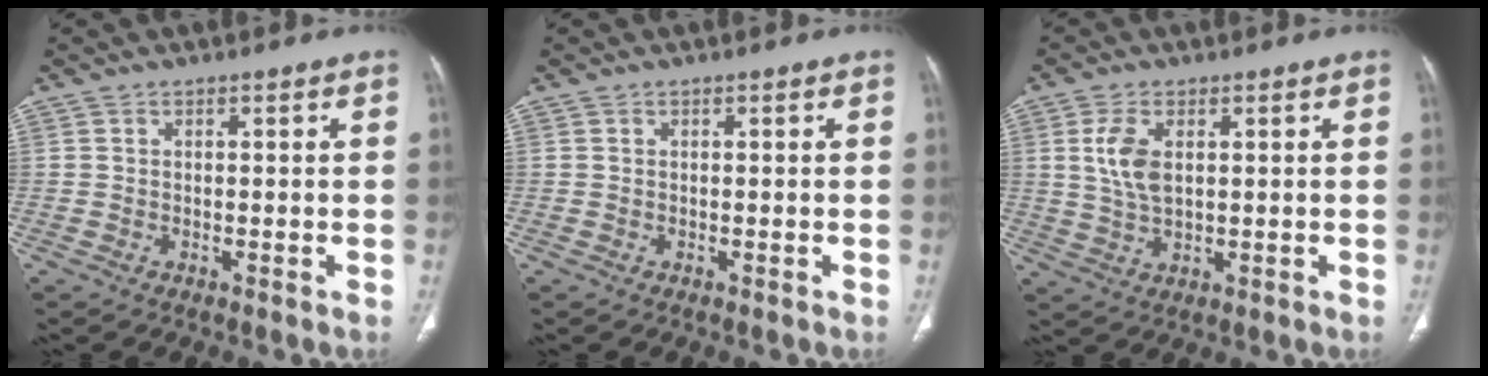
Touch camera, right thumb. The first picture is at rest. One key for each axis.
{"total": 0.0}
{"total": 6.5, "fx": 1.6, "fy": 3.4, "fz": 5.3, "tx": -0.114, "ty": -0.004, "tz": 0.036}